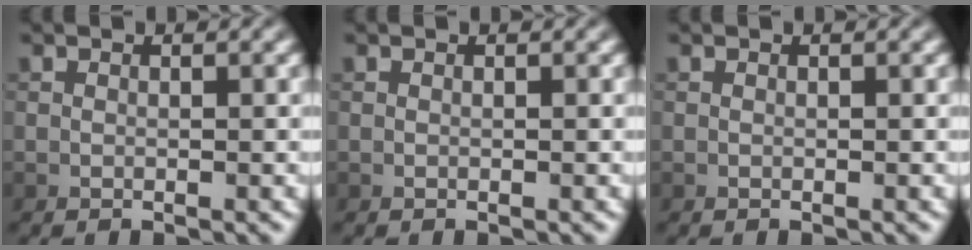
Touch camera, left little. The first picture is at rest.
{"total": 0.0}
{"total": 0.0}